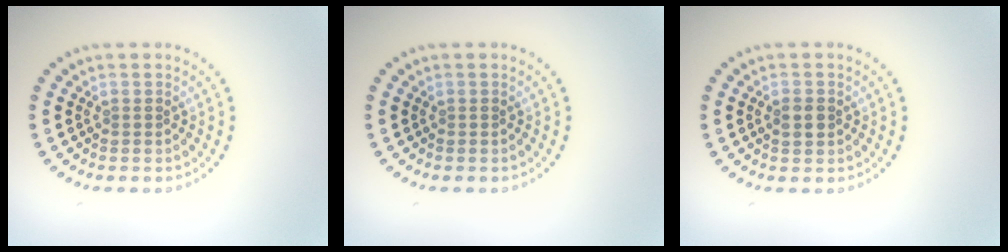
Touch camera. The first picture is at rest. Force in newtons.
{"total": 0.0}
{"total": 1.6, "press": 1.6, "slide": 0.2}